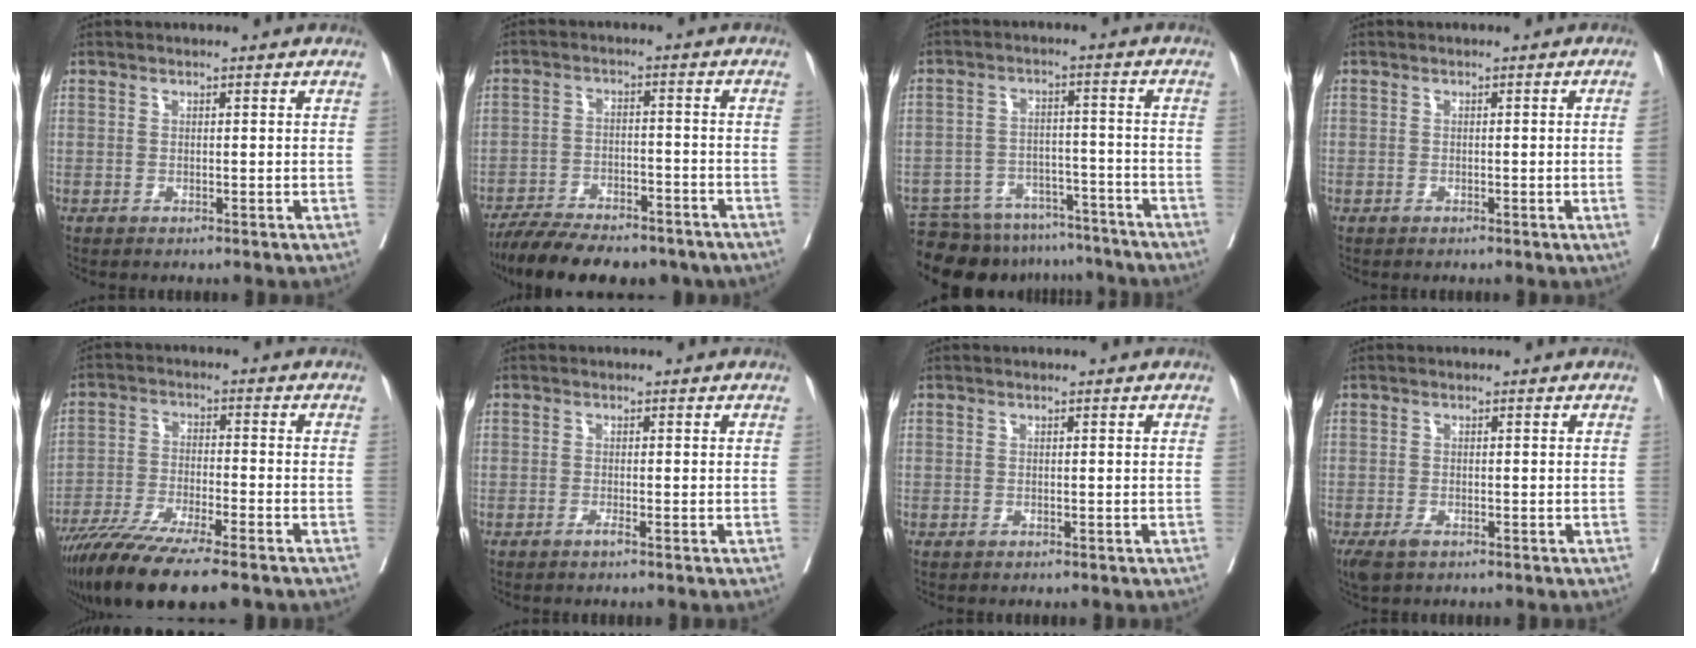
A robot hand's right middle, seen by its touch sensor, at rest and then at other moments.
{"total": 16.9, "force": [-14.0, 5.3, 7.8], "torque": [-0.144, -0.005, -0.204]}
{"total": 14.9, "force": [-13.4, 5.6, 3.3], "torque": [-0.051, 0.011, -0.184]}
{"total": 1.3, "force": [-0.2, -0.4, 1.2], "torque": [-0.013, -0.001, -0.003]}
{"total": 14.4, "force": [-11.0, 1.6, 9.2], "torque": [-0.166, -0.038, -0.184]}
{"total": 0.7, "force": [-0.5, -0.1, 0.5], "torque": [-0.008, 0.000, -0.010]}
{"total": 0.0}
{"total": 3.0, "force": [-1.9, 1.3, 2.0], "torque": [-0.043, -0.009, -0.028]}